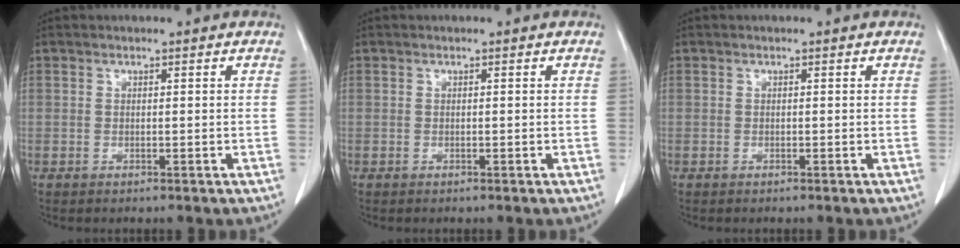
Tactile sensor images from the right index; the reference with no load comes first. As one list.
[{"total": 0.0}, {"total": 0.0}]